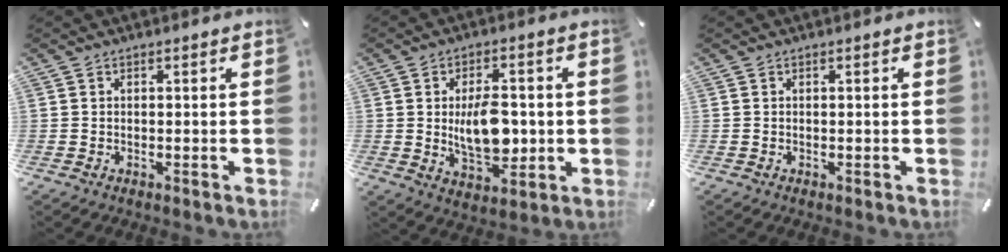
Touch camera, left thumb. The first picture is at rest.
{"total": 11.5, "force": [-0.2, 6.6, 9.5], "torque": [-0.150, -0.008, -0.007]}
{"total": 0.0}